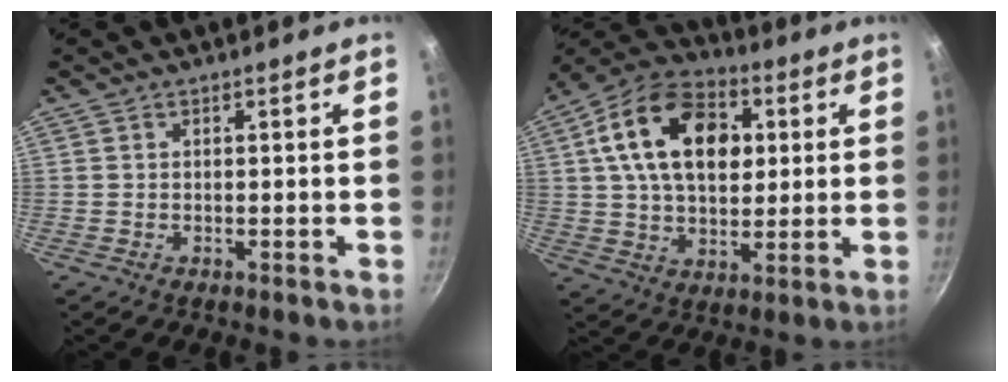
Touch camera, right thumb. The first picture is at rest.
{"total": 19.5, "force": [4.8, 12.7, 13.9], "torque": [-0.207, 0.009, 0.068]}